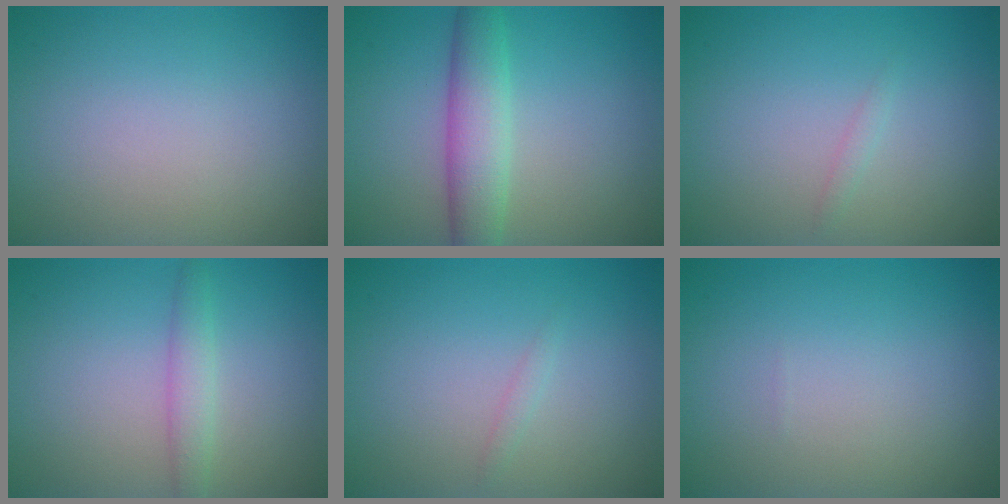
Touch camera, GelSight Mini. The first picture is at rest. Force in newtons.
{"total": 4.5, "press": 4.5, "slide": 0.1}
{"total": 0.6, "press": 0.6, "slide": 0.1}
{"total": 1.8, "press": 1.8, "slide": 0.1}
{"total": 0.6, "press": 0.6, "slide": 0.1}
{"total": 0.0}